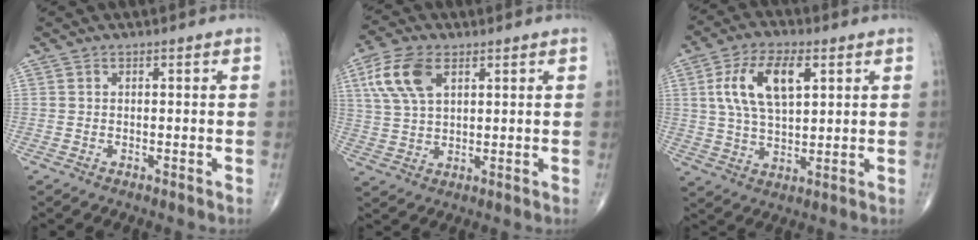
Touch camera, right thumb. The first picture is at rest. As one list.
[{"total": 9.6, "force": [3.9, 5.2, 7.1], "torque": [-0.147, -0.001, 0.078]}, {"total": 12.4, "force": [3.8, 6.0, 10.1], "torque": [-0.187, -0.002, 0.073]}]